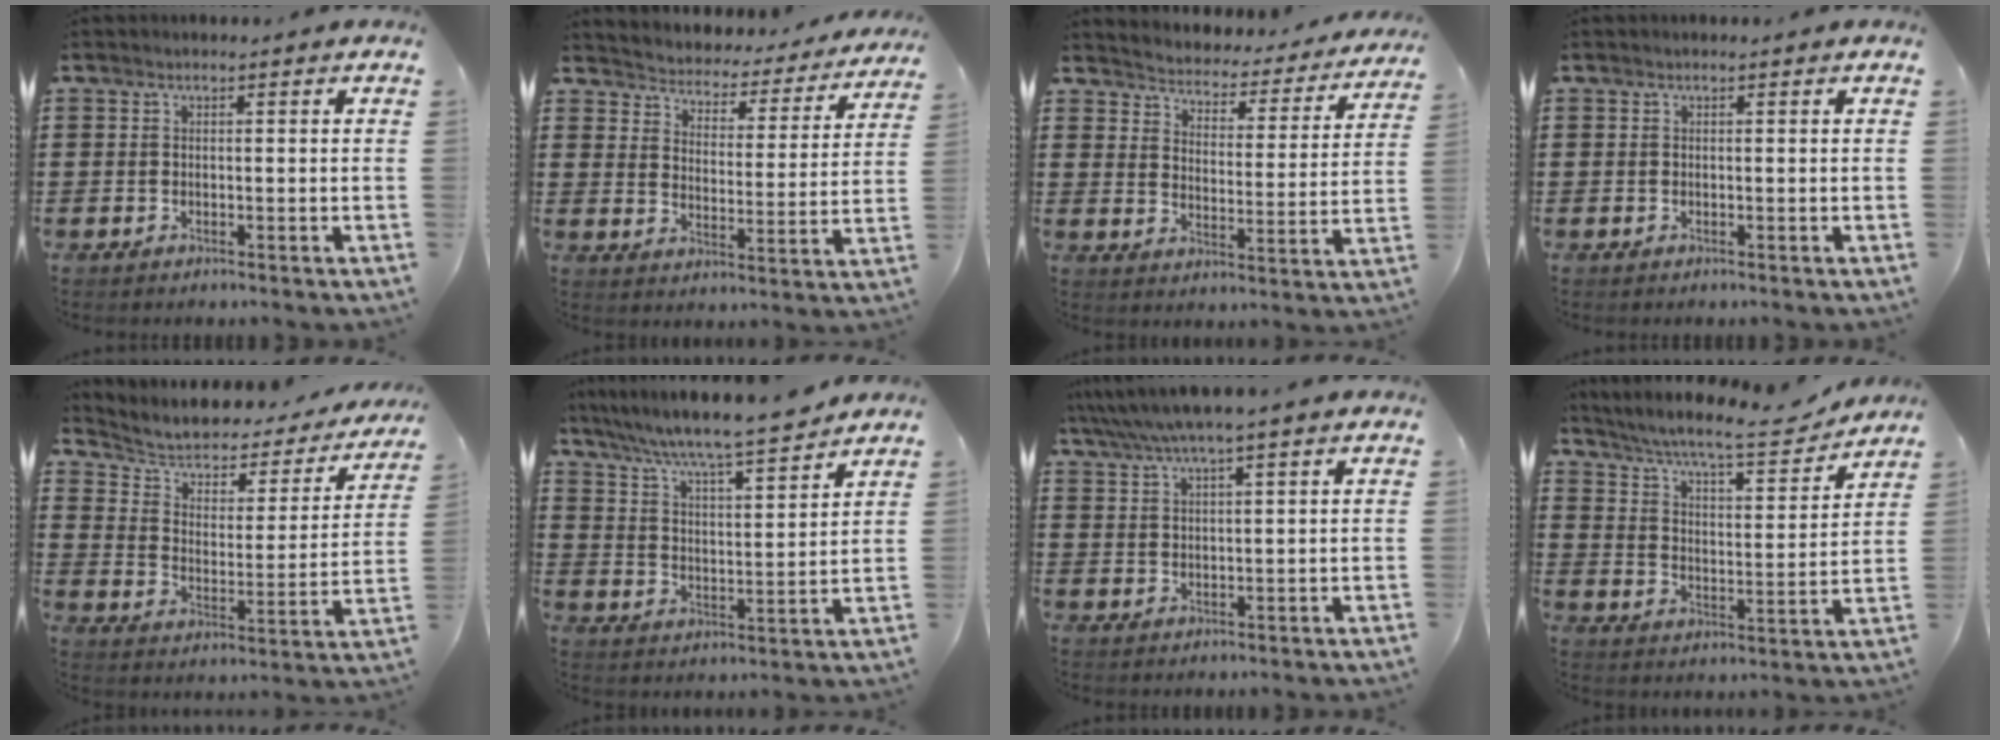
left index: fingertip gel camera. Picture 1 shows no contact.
{"total": 3.0, "force": [2.9, 0.2, -0.3], "torque": [-0.017, -0.034, 0.040]}
{"total": 2.8, "force": [2.8, 0.2, -0.3], "torque": [-0.018, -0.034, 0.039]}
{"total": 0.0}
{"total": 4.1, "force": [2.9, 2.3, 1.8], "torque": [-0.055, -0.023, 0.044]}
{"total": 6.3, "force": [5.8, -0.2, 2.5], "torque": [-0.074, -0.039, 0.095]}
{"total": 4.5, "force": [3.6, -0.2, 2.7], "torque": [-0.062, -0.009, 0.062]}
{"total": 8.5, "force": [7.4, 0.3, 4.1], "torque": [-0.109, -0.039, 0.123]}